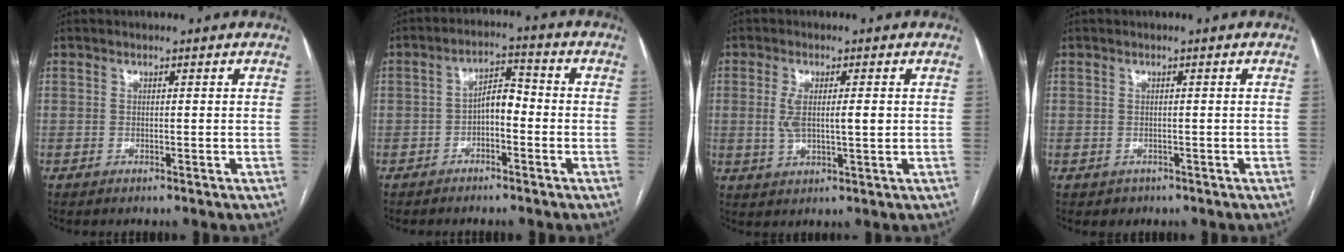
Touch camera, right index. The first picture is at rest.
{"total": 4.6, "force": [-1.5, 2.0, 3.8], "torque": [-0.066, 0.022, -0.028]}
{"total": 5.5, "force": [0.4, 1.7, 5.2], "torque": [-0.102, 0.007, 0.012]}
{"total": 1.6, "force": [-0.7, 1.5, 0.1], "torque": [-0.004, 0.003, -0.006]}